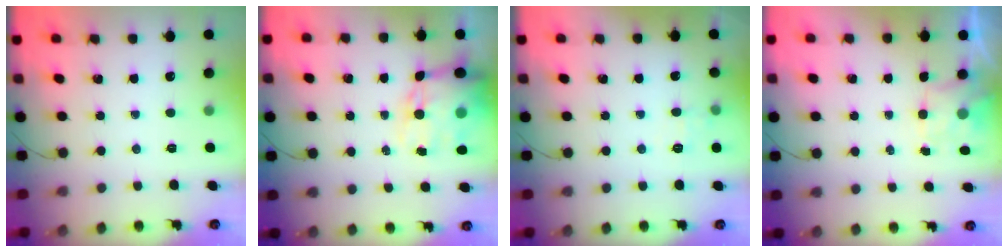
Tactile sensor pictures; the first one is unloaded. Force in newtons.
{"total": 15.1, "press": 14.7, "slide": 3.3}
{"total": 7.0, "press": 6.9, "slide": 1.5}
{"total": 1.5, "press": 1.3, "slide": 0.8}